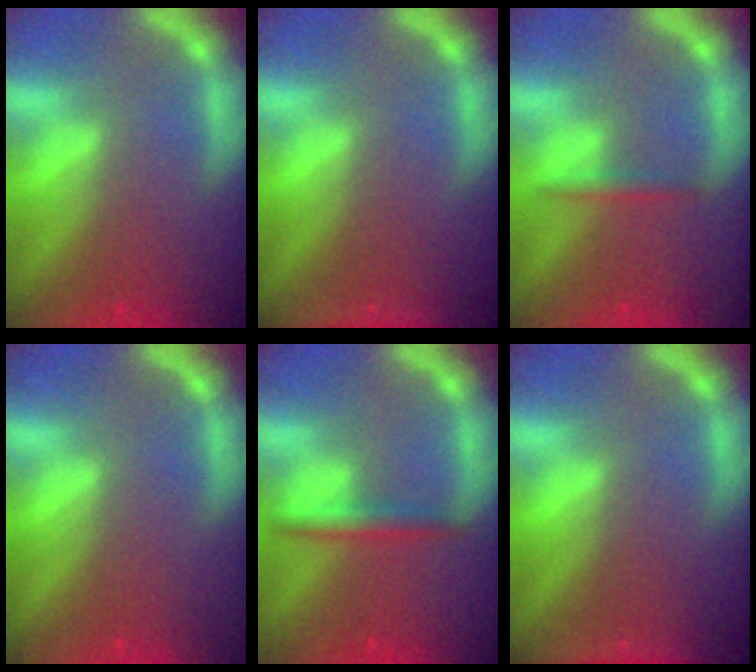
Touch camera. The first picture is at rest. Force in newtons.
{"total": 2.4}
{"total": 1.4}
{"total": 0.0}
{"total": 2.5}
{"total": 2.4}